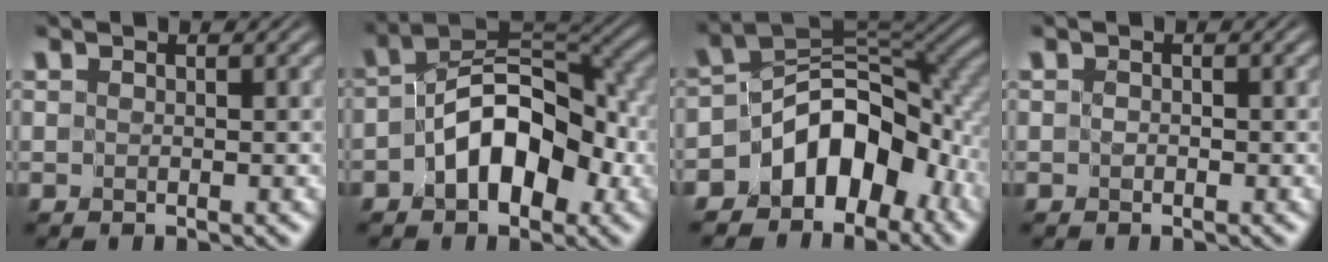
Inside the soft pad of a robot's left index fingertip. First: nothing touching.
{"total": 7.4, "force": [-2.2, 4.4, 5.6], "torque": [-0.074, 0.017, -0.044]}
{"total": 9.9, "force": [-5.1, 6.2, 5.8], "torque": [-0.069, 0.008, -0.100]}
{"total": 0.0}